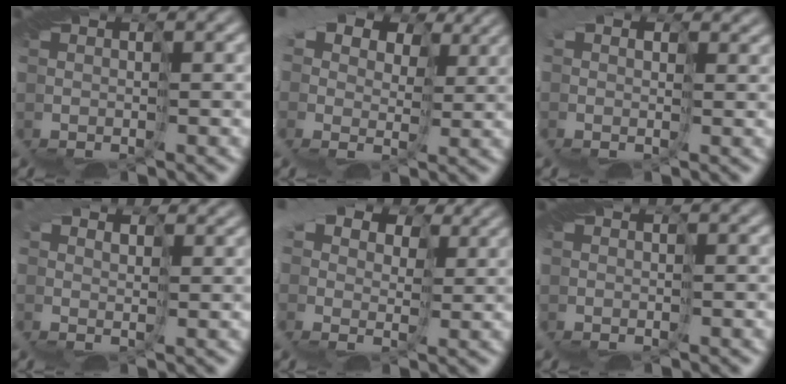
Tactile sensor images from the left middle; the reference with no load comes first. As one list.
[{"total": 13.4, "force": [6.2, 9.2, 7.6], "torque": [-0.176, 0.040, 0.088]}, {"total": 5.2, "force": [2.4, 3.8, 2.5], "torque": [-0.066, 0.017, 0.016]}, {"total": 4.0, "force": [2.8, 2.6, 1.1], "torque": [-0.051, 0.017, 0.042]}, {"total": 11.9, "force": [5.9, 8.2, 6.3], "torque": [-0.150, 0.037, 0.079]}, {"total": 0.0}]